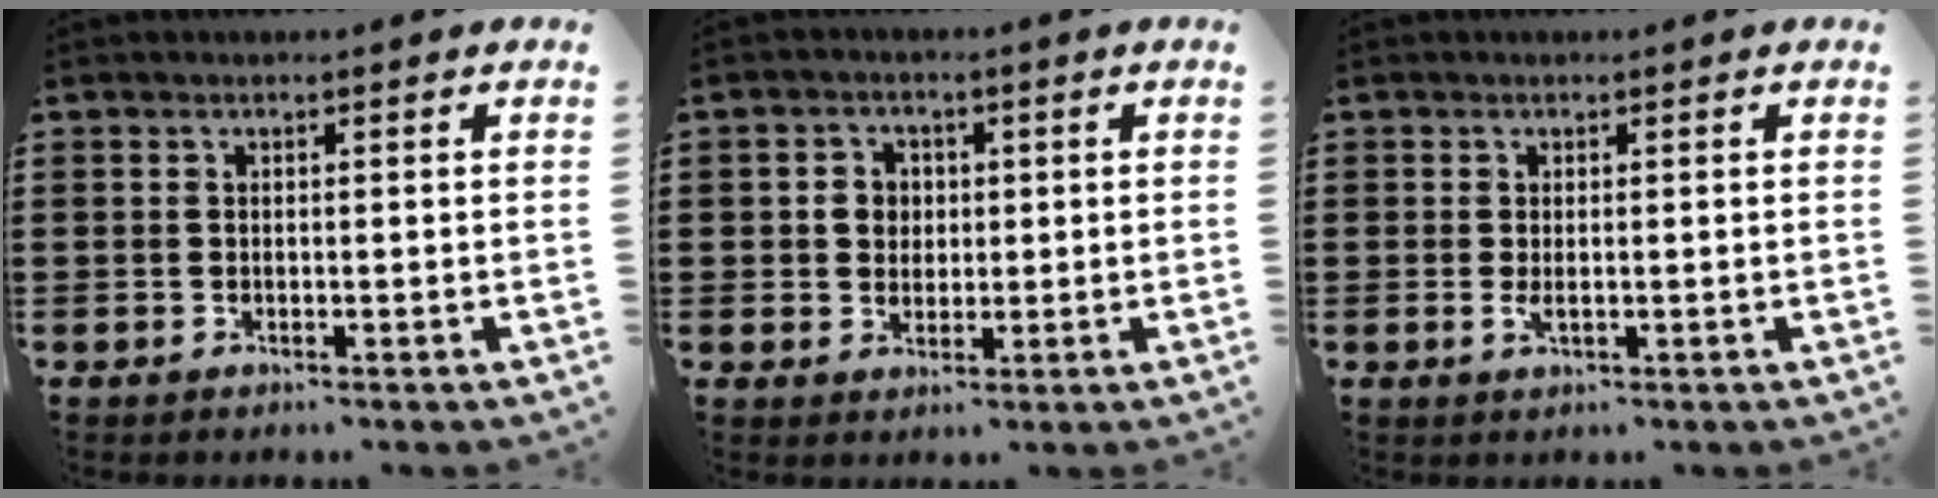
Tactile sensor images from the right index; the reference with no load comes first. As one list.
[{"total": 3.2, "force": [0.2, 3.0, 1.1], "torque": [-0.032, 0.012, 0.000]}, {"total": 1.3, "force": [-0.1, 0.3, 1.3], "torque": [-0.024, -0.004, 0.000]}]